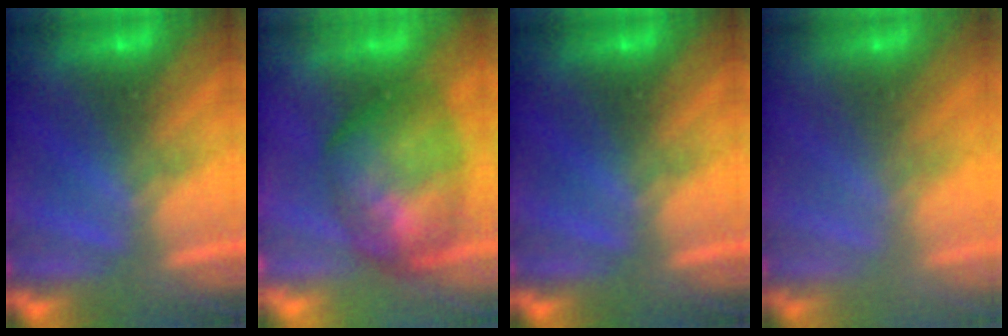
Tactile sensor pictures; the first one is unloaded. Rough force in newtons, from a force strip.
{"total": 6.1}
{"total": 0.0}
{"total": 2.8}